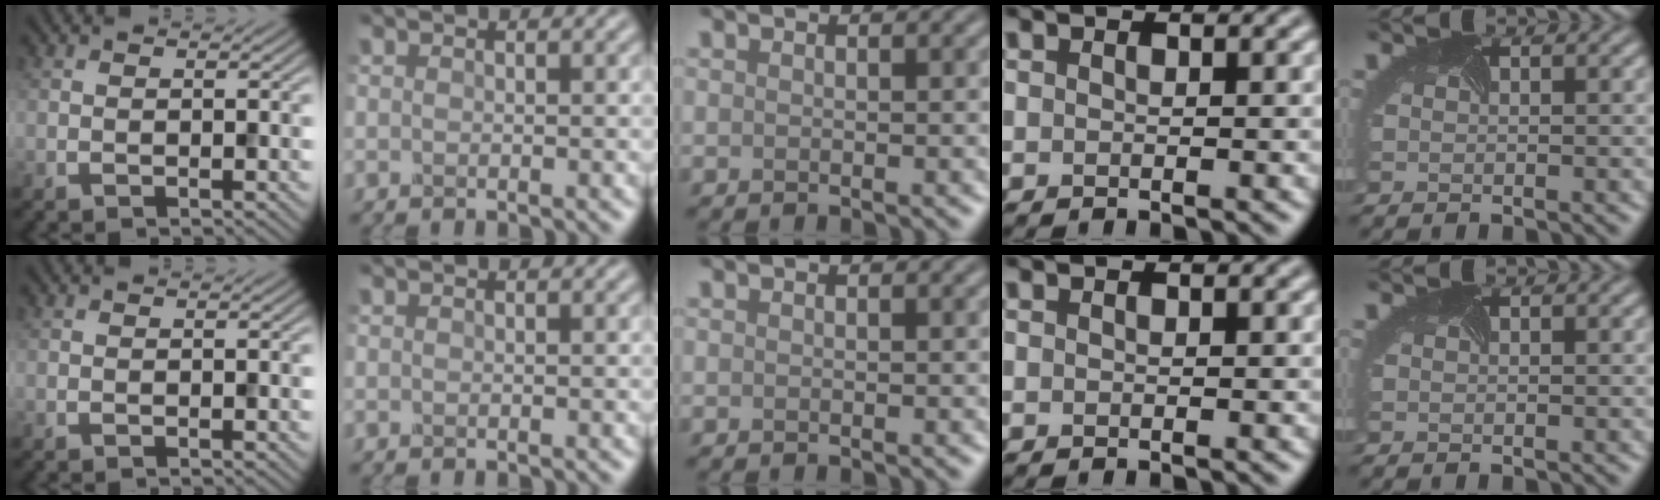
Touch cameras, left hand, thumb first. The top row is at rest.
{}